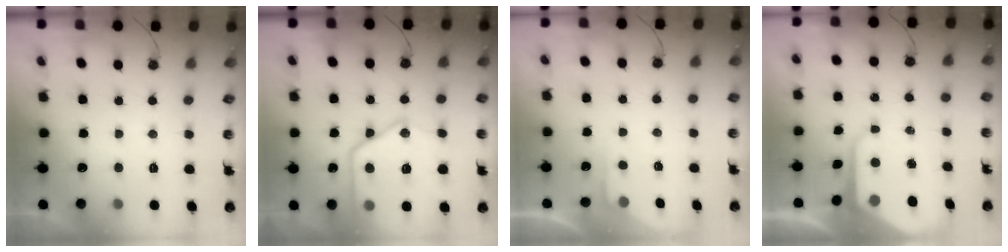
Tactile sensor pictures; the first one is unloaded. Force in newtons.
{"total": 23.8, "press": 23.7, "slide": 2.5}
{"total": 3.1, "press": 3.1, "slide": 0.5}
{"total": 9.1, "press": 9.1, "slide": 0.9}